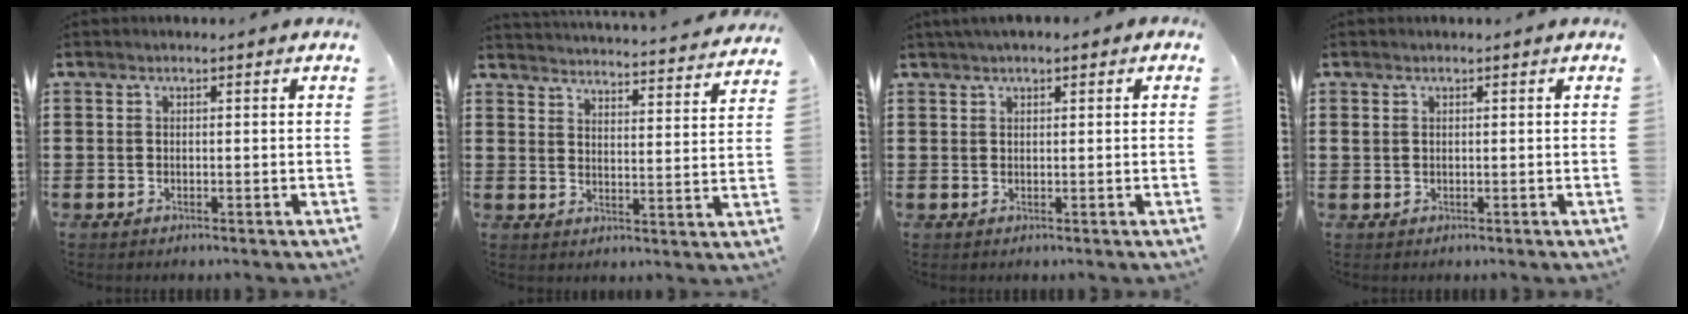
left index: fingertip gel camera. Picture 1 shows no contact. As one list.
[{"total": 3.7, "force": [3.6, -0.7, 0.0], "torque": [-0.014, -0.042, 0.057]}, {"total": 1.4, "force": [0.8, 0.4, 1.0], "torque": [-0.020, 0.002, 0.015]}, {"total": 0.5, "force": [0.2, 0.5, 0.1], "torque": [-0.004, 0.007, 0.003]}]